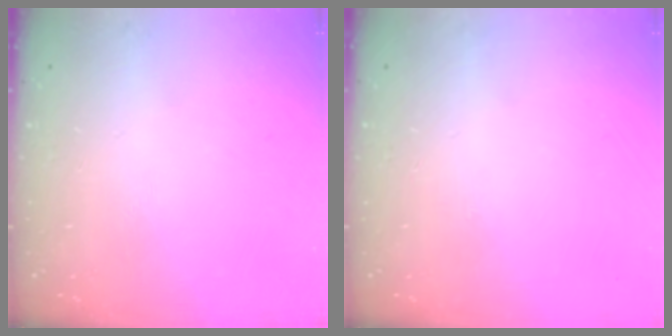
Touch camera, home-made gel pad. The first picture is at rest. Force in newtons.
{"total": 0.0}